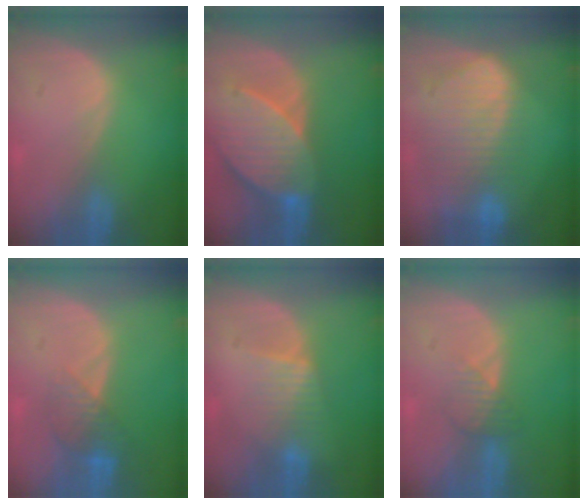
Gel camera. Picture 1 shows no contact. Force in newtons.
{"total": 10.1, "press": 8.9, "slide": 4.7}
{"total": 10.5, "press": 9.0, "slide": 5.3}
{"total": 4.2, "press": 3.7, "slide": 1.9}
{"total": 4.0, "press": 4.0, "slide": 0.4}
{"total": 2.7, "press": 2.7, "slide": 0.3}